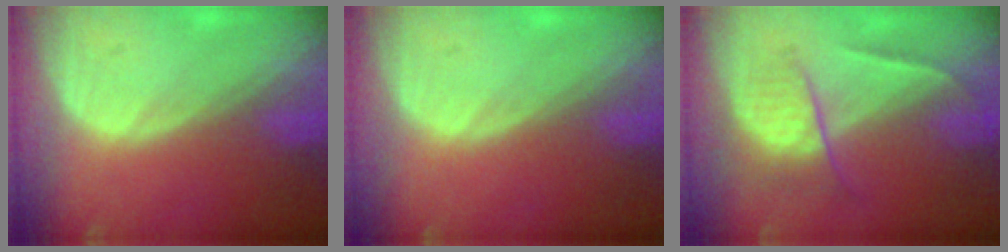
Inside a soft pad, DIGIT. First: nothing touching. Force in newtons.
{"total": 0.0}
{"total": 6.7, "press": 5.8, "slide": 3.3}